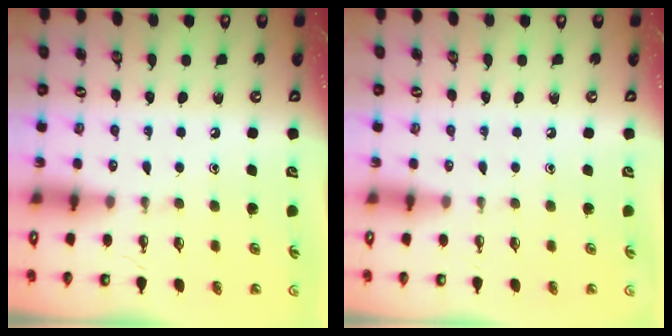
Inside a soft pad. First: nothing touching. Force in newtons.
{"total": 0.0}